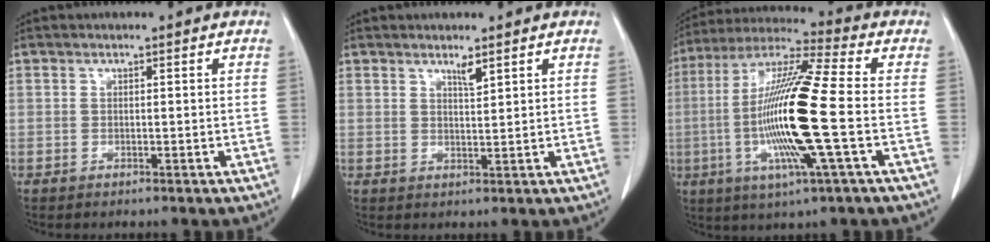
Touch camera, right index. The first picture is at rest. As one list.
[{"total": 1.8, "force": [1.4, 0.1, 1.2], "torque": [-0.023, -0.006, 0.027]}, {"total": 18.4, "force": [-2.9, 0.3, 18.1], "torque": [-0.366, -0.009, -0.065]}]